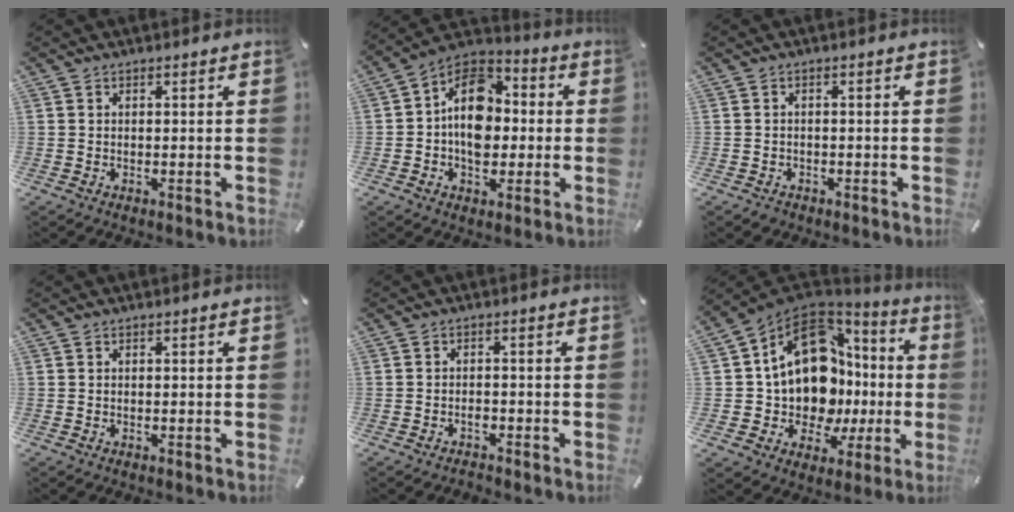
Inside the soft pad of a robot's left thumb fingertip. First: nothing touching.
{"total": 13.4, "force": [-1.2, 10.3, 8.6], "torque": [-0.135, 0.011, -0.023]}
{"total": 1.3, "force": [-0.9, 0.9, 0.3], "torque": [-0.007, 0.005, -0.022]}
{"total": 0.0}
{"total": 1.9, "force": [-1.3, 1.1, 0.9], "torque": [-0.020, 0.004, -0.027]}
{"total": 19.0, "force": [3.4, 14.3, 12.1], "torque": [-0.229, -0.049, 0.073]}